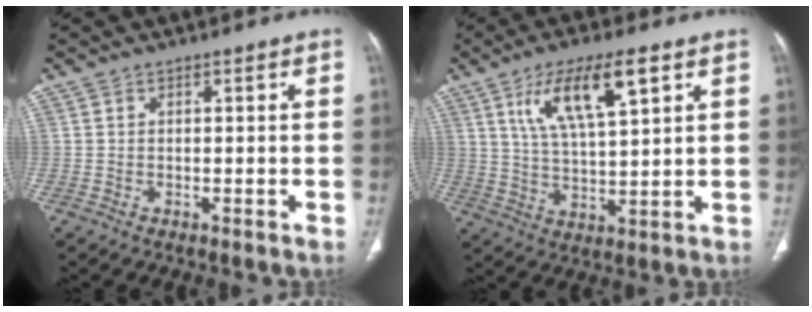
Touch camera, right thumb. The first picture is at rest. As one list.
[{"total": 12.2, "force": [5.7, 3.6, 10.2], "torque": [-0.180, -0.016, 0.111]}]